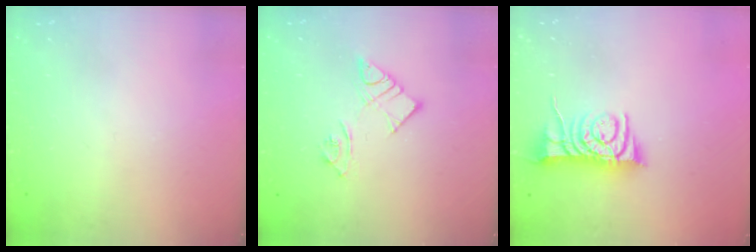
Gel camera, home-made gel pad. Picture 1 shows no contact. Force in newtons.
{"total": 8.4, "press": 8.4, "slide": 0.6}
{"total": 9.1, "press": 9.1, "slide": 0.5}